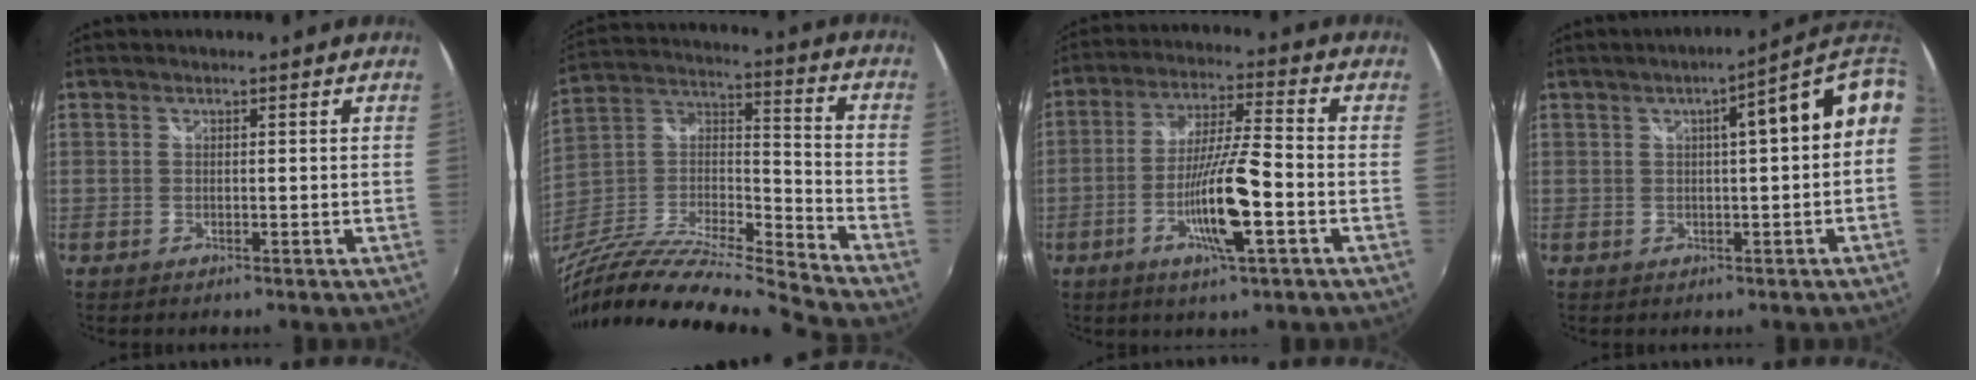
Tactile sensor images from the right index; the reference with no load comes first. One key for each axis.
{"total": 23.0, "fx": -19.5, "fy": 1.0, "fz": 12.2, "tx": -0.223, "ty": -0.013, "tz": -0.360}
{"total": 11.7, "fx": -4.1, "fy": 0.6, "fz": 10.9, "tx": -0.212, "ty": -0.004, "tz": -0.076}
{"total": 10.7, "fx": 1.9, "fy": 1.1, "fz": 10.5, "tx": -0.118, "ty": 0.033, "tz": 0.038}